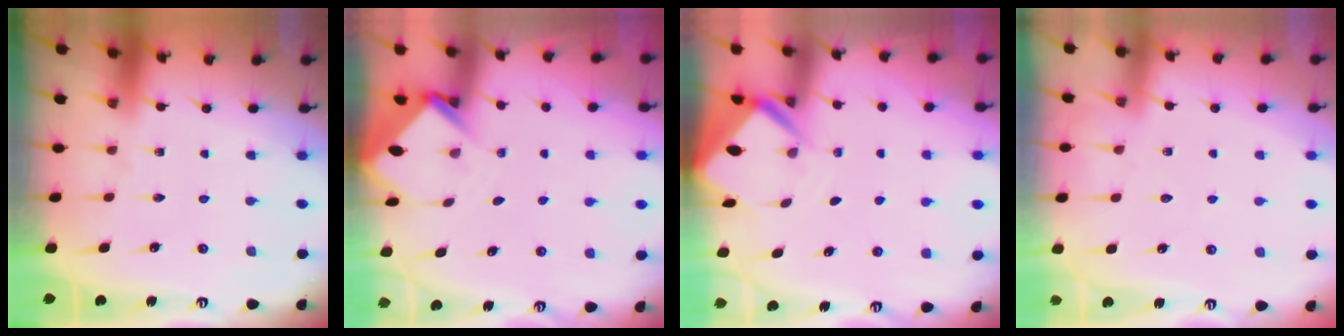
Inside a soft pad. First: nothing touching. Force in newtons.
{"total": 3.3, "press": 3.3, "slide": 0.3}
{"total": 3.0, "press": 3.0, "slide": 0.2}
{"total": 4.9, "press": 4.8, "slide": 0.6}